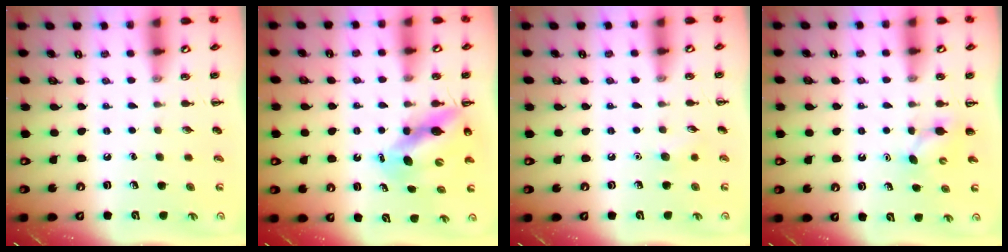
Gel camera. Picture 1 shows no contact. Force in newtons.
{"total": 10.4, "press": 10.0, "slide": 2.7}
{"total": 4.9, "press": 4.6, "slide": 1.4}
{"total": 3.6, "press": 3.4, "slide": 1.1}